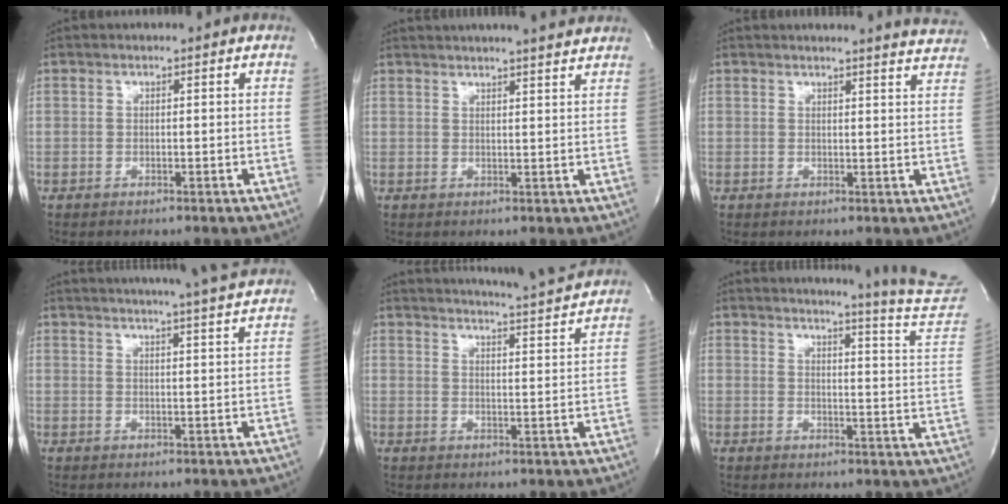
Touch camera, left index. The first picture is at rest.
{"total": 10.5, "force": [9.7, 0.0, 4.1], "torque": [-0.066, 0.012, 0.115]}
{"total": 8.3, "force": [8.2, -0.4, 1.3], "torque": [-0.014, -0.045, 0.070]}
{"total": 14.1, "force": [12.9, -0.7, 5.8], "torque": [-0.098, -0.012, 0.161]}
{"total": 11.9, "force": [11.4, -0.8, 3.4], "torque": [-0.062, -0.020, 0.146]}
{"total": 15.6, "force": [15.1, -2.1, 3.4], "torque": [-0.050, -0.133, 0.157]}